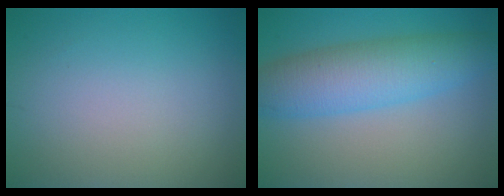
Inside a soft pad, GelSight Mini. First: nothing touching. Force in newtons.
{"total": 6.6, "press": 6.6, "slide": 0.0}